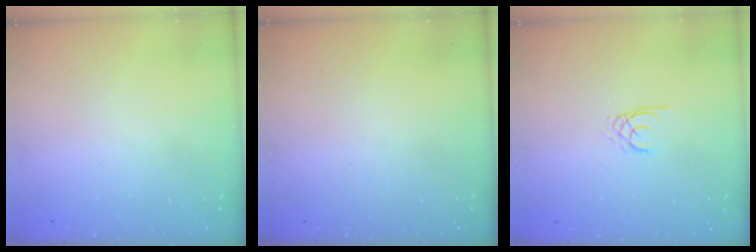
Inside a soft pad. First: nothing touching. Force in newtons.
{"total": 0.0}
{"total": 1.7, "press": 1.7, "slide": 0.2}